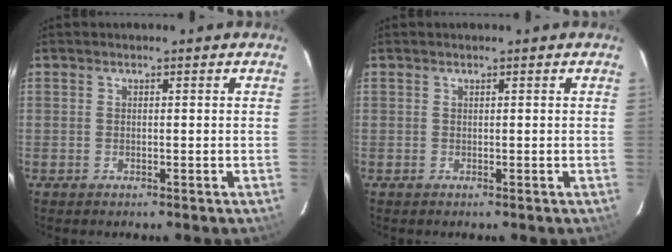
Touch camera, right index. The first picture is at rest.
{"total": 0.0}